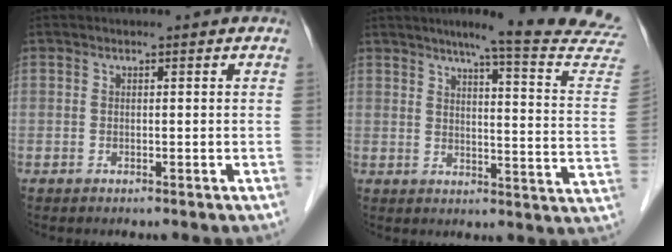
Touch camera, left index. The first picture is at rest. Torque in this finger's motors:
{"motor_torque": [-0.02, -0.07, 0.26, 0.05]}